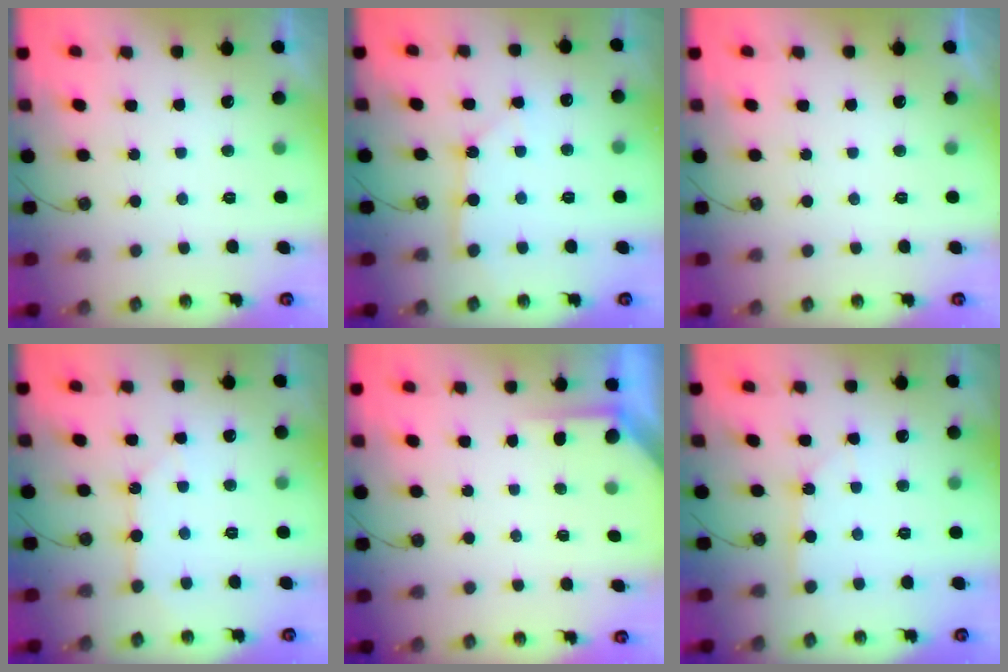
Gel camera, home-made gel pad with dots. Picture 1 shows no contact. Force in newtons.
{"total": 2.2, "press": 2.2, "slide": 0.3}
{"total": 0.0}
{"total": 5.9, "press": 5.9, "slide": 0.4}
{"total": 1.5, "press": 1.5, "slide": 0.3}
{"total": 3.0, "press": 3.0, "slide": 0.4}